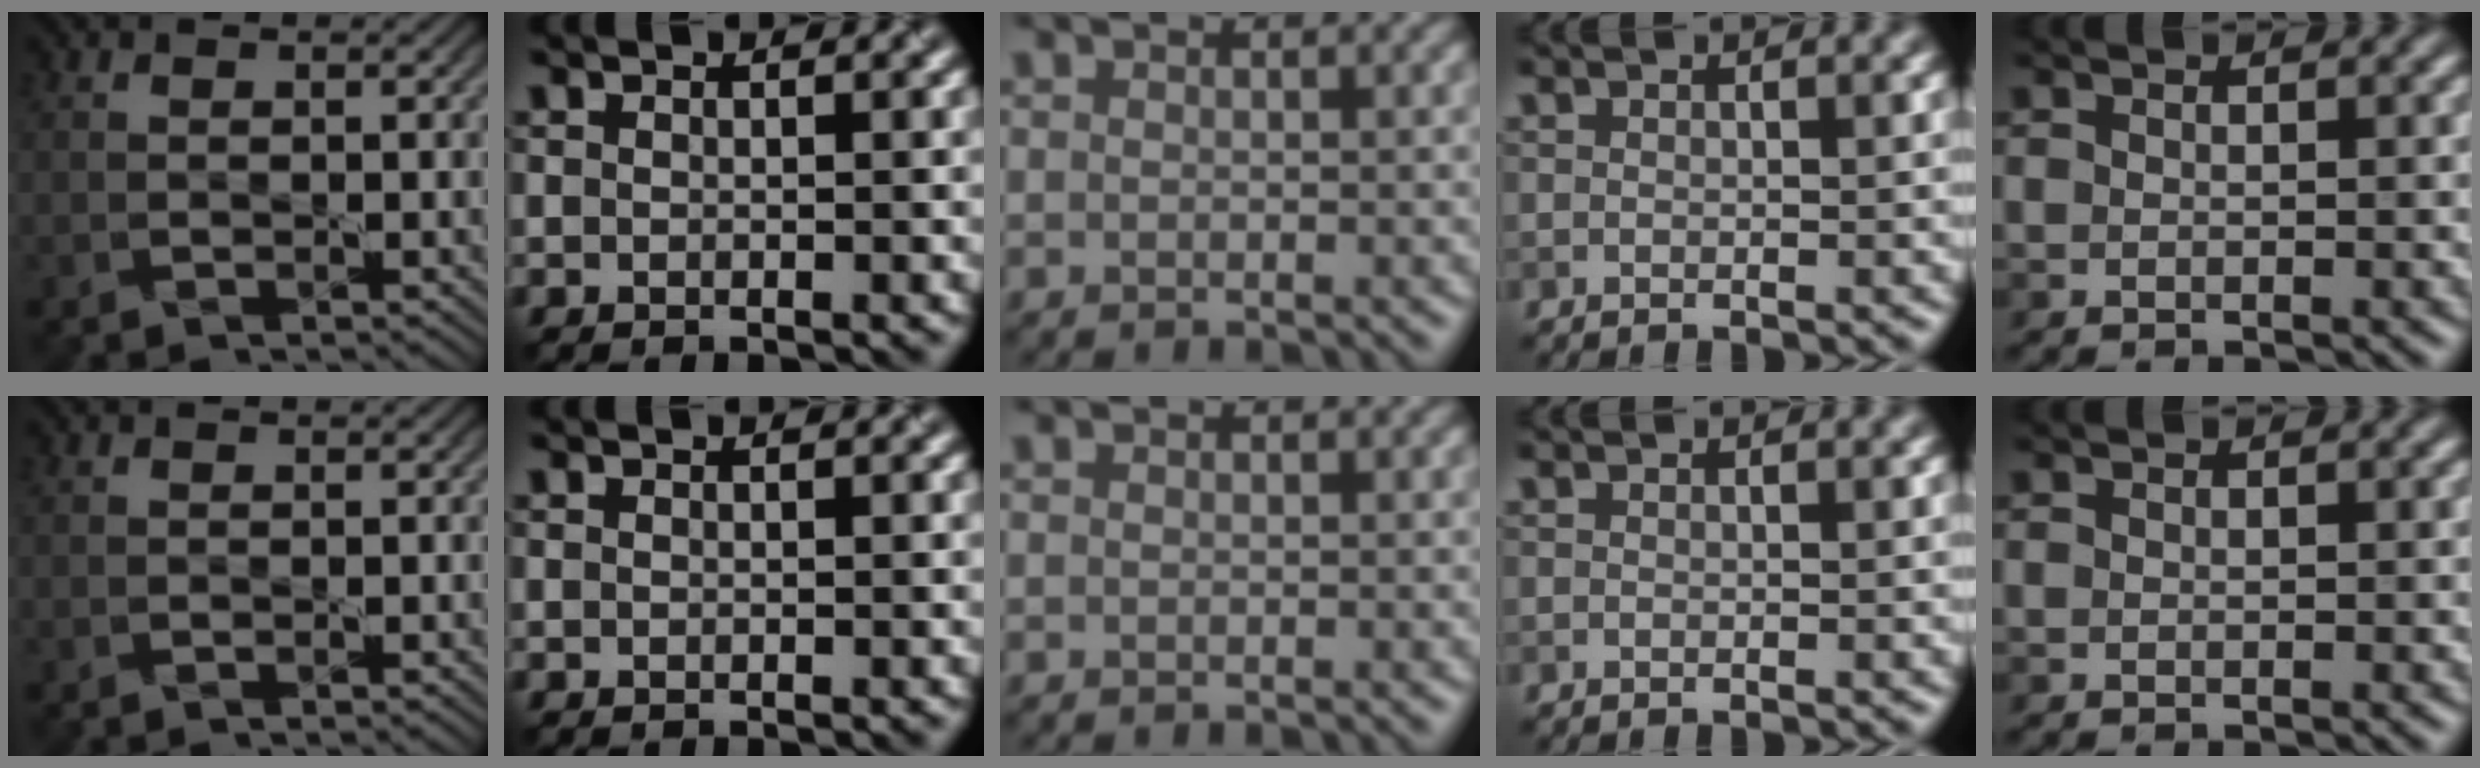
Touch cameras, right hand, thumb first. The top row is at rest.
{}